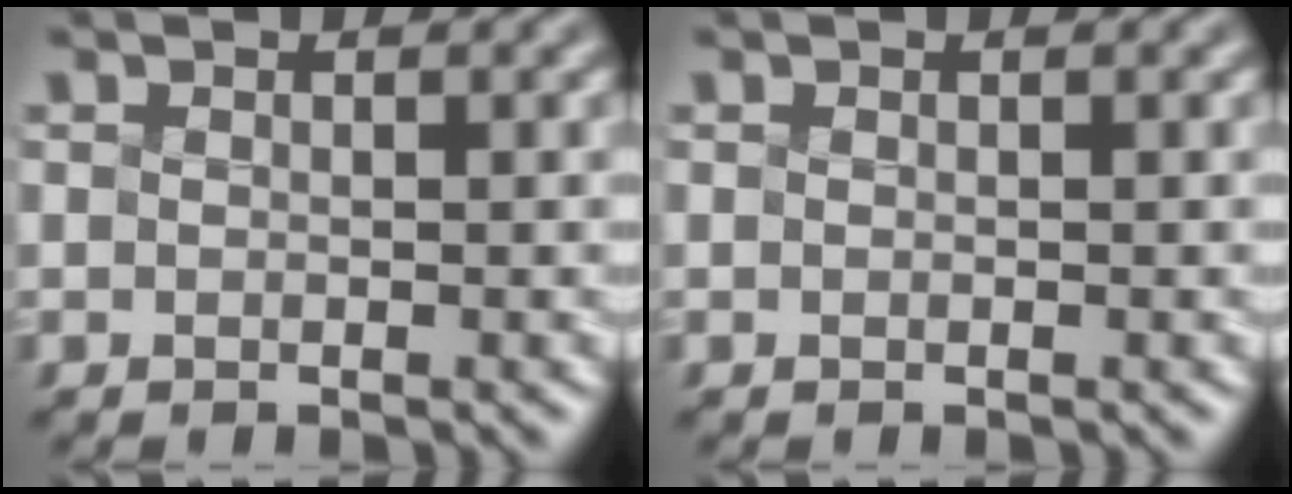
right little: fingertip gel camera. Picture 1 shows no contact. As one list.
[{"total": 0.0}]